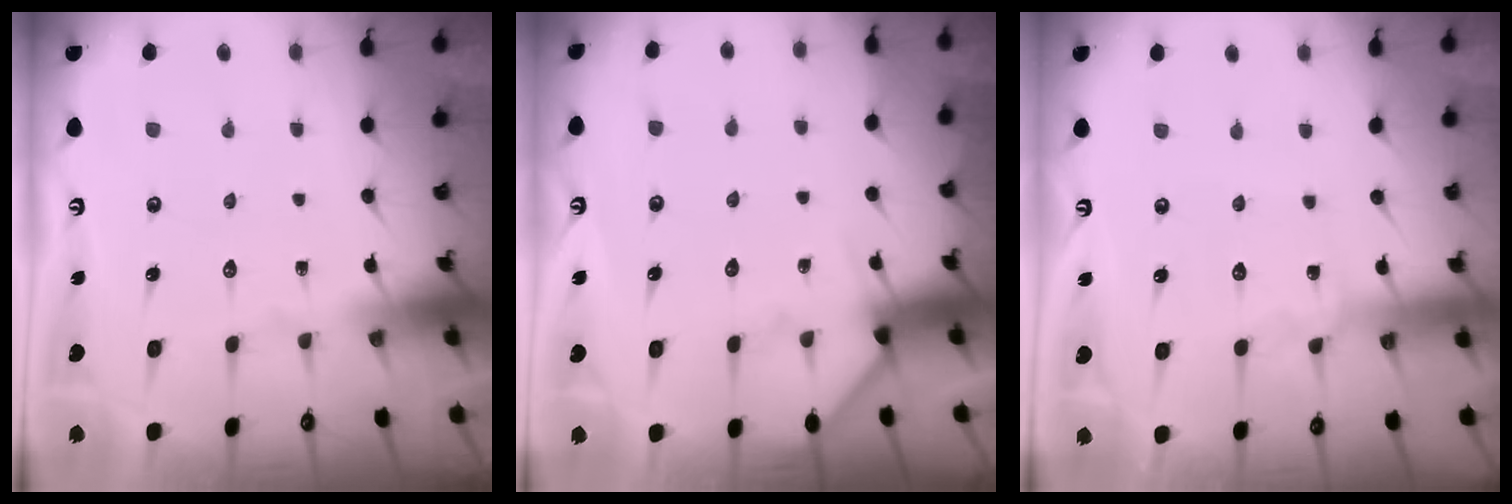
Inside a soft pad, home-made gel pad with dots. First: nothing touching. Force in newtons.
{"total": 3.1, "press": 3.1, "slide": 0.3}
{"total": 1.8, "press": 1.8, "slide": 0.2}